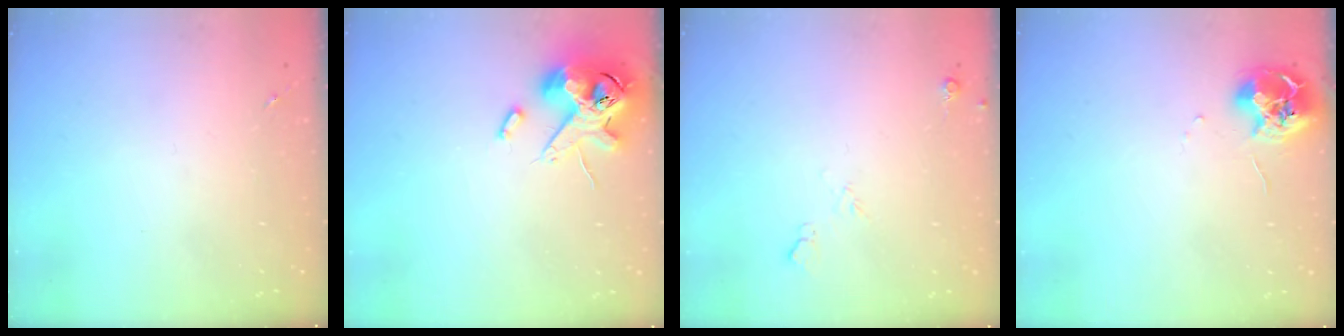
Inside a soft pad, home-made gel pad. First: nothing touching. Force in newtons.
{"total": 14.5, "press": 14.3, "slide": 2.4}
{"total": 4.6, "press": 4.5, "slide": 0.8}
{"total": 9.6, "press": 9.5, "slide": 0.6}